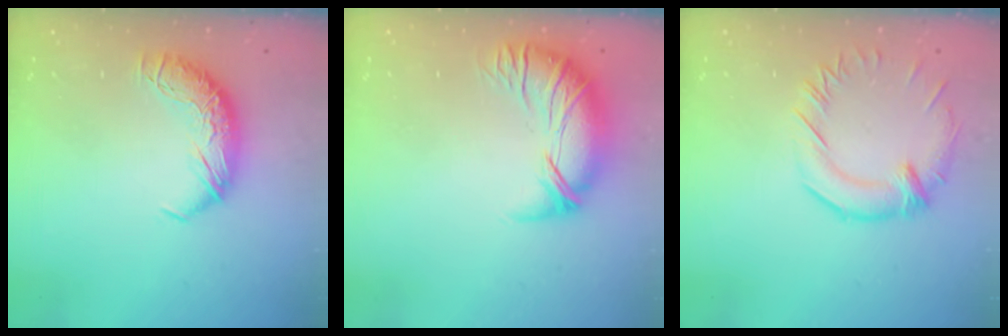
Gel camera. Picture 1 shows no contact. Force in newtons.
{"total": 2.8, "press": 1.7, "slide": 2.3}
{"total": 1.5, "press": 0.5, "slide": 1.4}